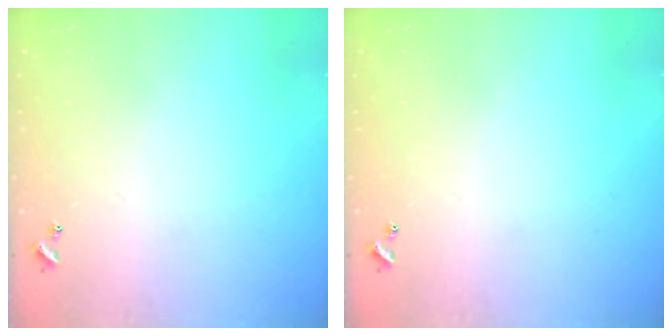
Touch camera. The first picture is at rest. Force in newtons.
{"total": 0.0}